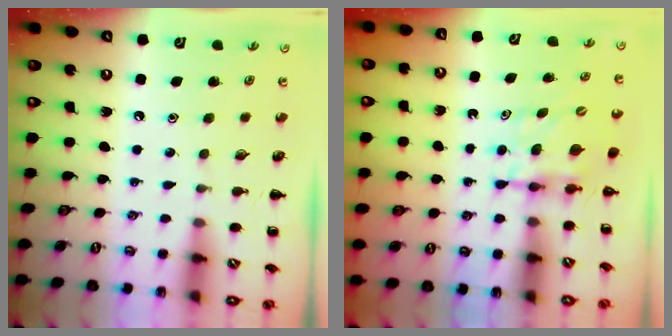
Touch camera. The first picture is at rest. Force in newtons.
{"total": 4.5, "press": 4.3, "slide": 1.5}